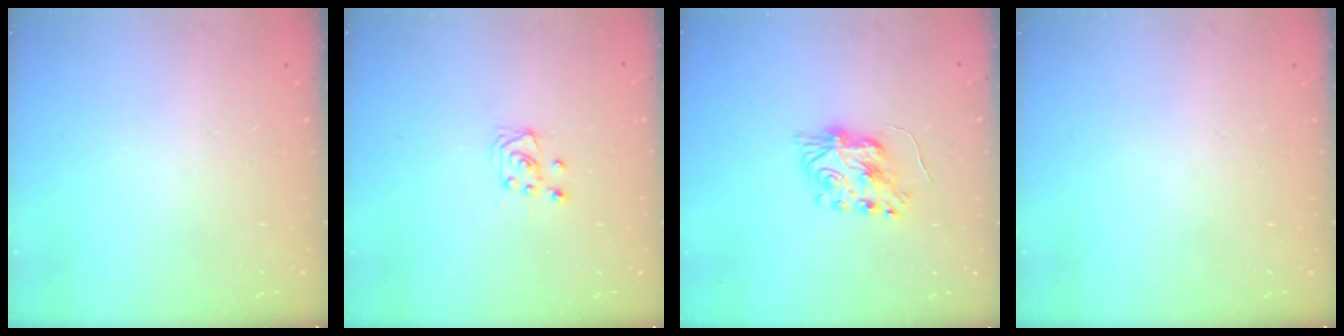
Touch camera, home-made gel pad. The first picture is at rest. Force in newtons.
{"total": 4.3, "press": 4.3, "slide": 0.3}
{"total": 8.7, "press": 8.6, "slide": 0.6}
{"total": 0.0}